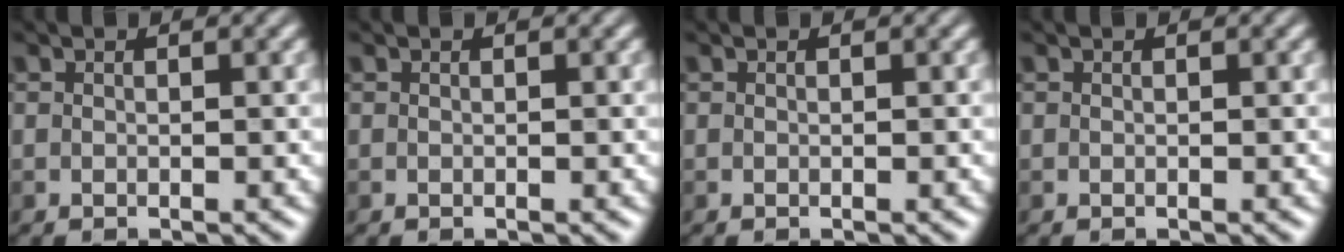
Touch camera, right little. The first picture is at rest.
{"total": 0.0}
{"total": 0.0}
{"total": 0.0}